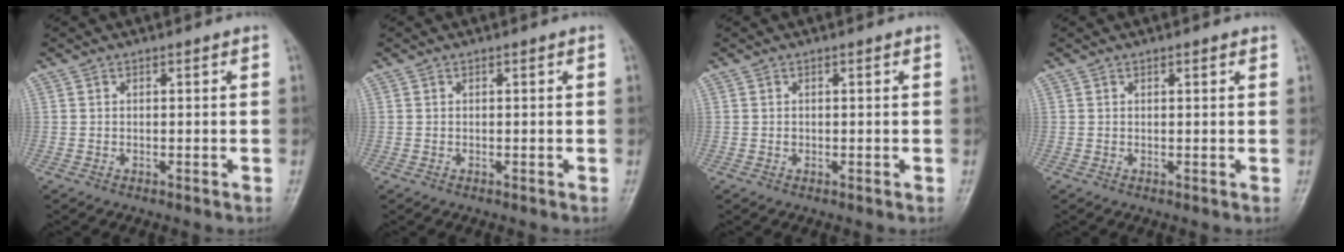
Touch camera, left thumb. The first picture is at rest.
{"total": 0.0}
{"total": 0.5, "force": [0.0, 0.4, 0.3], "torque": [-0.001, 0.001, 0.003]}
{"total": 1.0, "force": [0.6, 0.3, 0.7], "torque": [-0.010, -0.001, 0.009]}